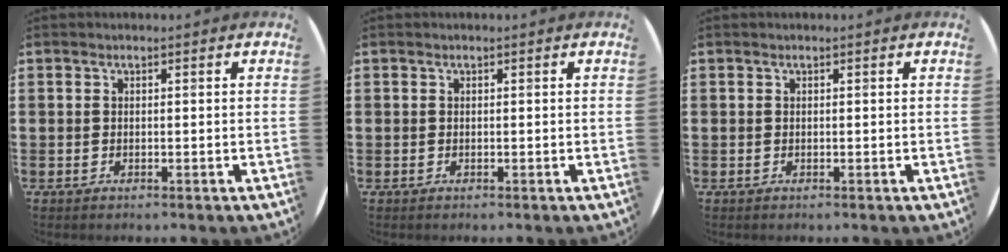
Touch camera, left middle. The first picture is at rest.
{"total": 0.0}
{"total": 0.0}